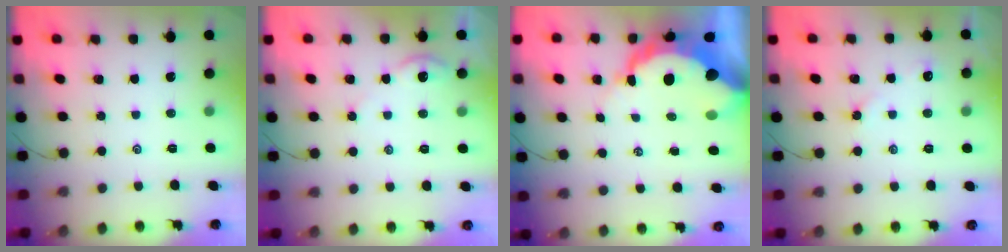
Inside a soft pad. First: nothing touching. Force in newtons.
{"total": 3.5, "press": 3.4, "slide": 0.5}
{"total": 14.6, "press": 14.6, "slide": 1.4}
{"total": 3.0, "press": 2.9, "slide": 0.4}